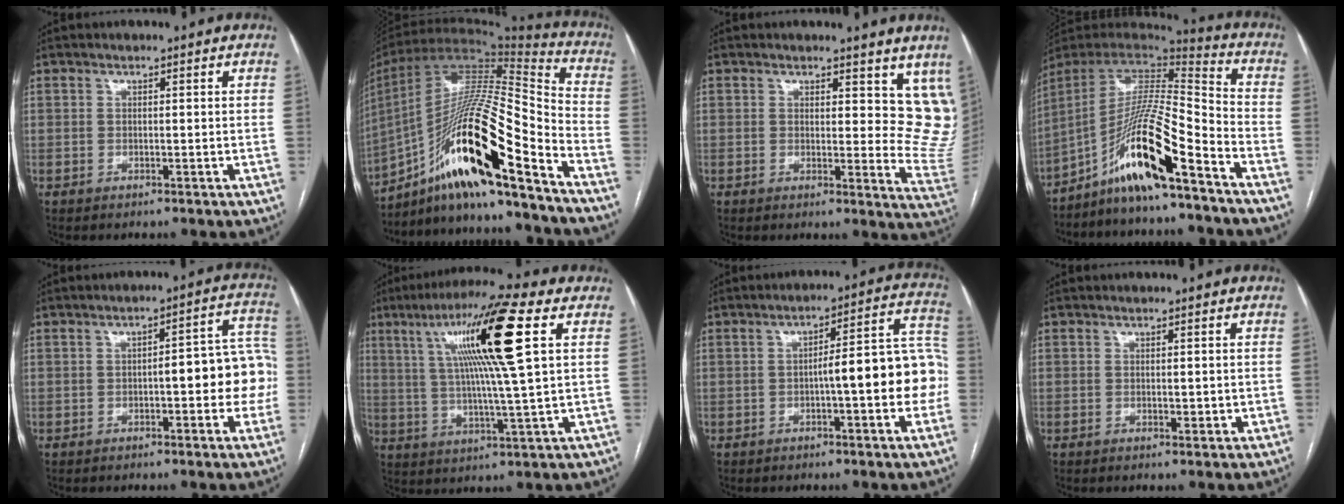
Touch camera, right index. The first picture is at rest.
{"total": 23.9, "force": [-14.2, 2.2, 19.1], "torque": [-0.354, -0.003, -0.252]}
{"total": 11.4, "force": [8.5, 4.8, 5.9], "torque": [-0.037, -0.039, 0.081]}
{"total": 15.8, "force": [-9.7, 0.6, 12.5], "torque": [-0.233, 0.003, -0.176]}
{"total": 10.5, "force": [-0.9, 3.0, 10.0], "torque": [-0.117, 0.041, -0.010]}
{"total": 16.7, "force": [5.6, -0.8, 15.7], "torque": [-0.279, 0.018, 0.087]}
{"total": 12.5, "force": [-1.9, 2.0, 12.2], "torque": [-0.155, 0.039, -0.026]}
{"total": 1.4, "force": [0.0, 0.8, 1.2], "torque": [-0.017, 0.000, 0.003]}